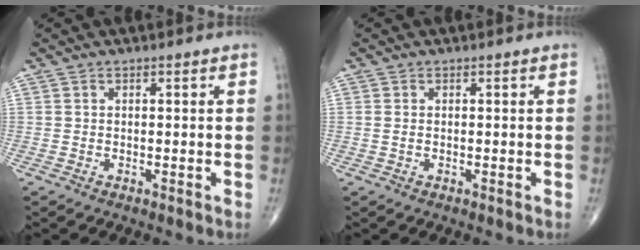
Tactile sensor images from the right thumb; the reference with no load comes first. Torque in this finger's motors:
{"motor_torque": [-0.08, 0.08, 0.21, 0.28, -0.02]}